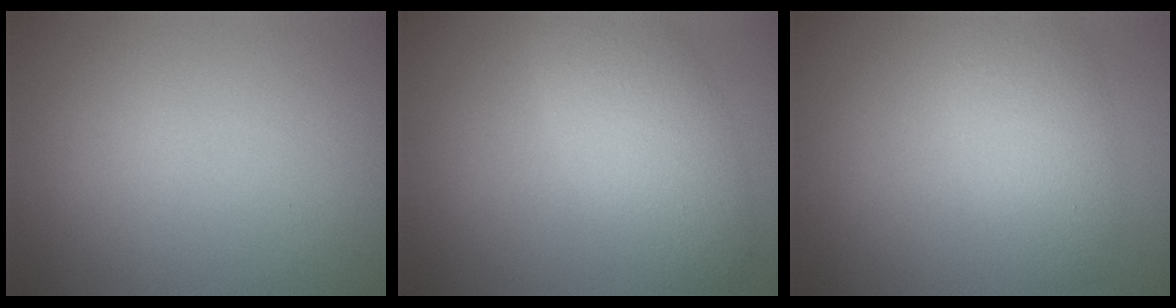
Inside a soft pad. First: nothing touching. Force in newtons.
{"total": 6.1, "press": 6.0, "slide": 0.3}
{"total": 4.3, "press": 4.3, "slide": 0.1}